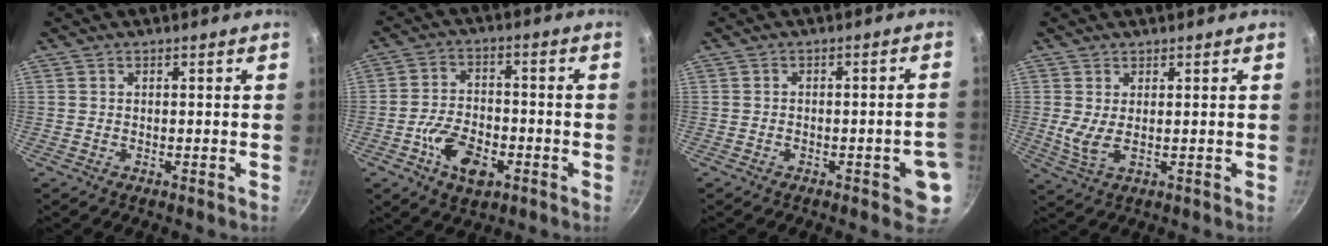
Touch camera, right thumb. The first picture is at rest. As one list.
[{"total": 9.9, "force": [-4.0, 5.8, 7.0], "torque": [-0.114, 0.023, -0.072]}, {"total": 6.1, "force": [-2.1, 2.1, 5.4], "torque": [-0.049, 0.018, -0.019]}, {"total": 4.0, "force": [0.7, 1.7, 3.6], "torque": [-0.072, -0.011, 0.021]}]